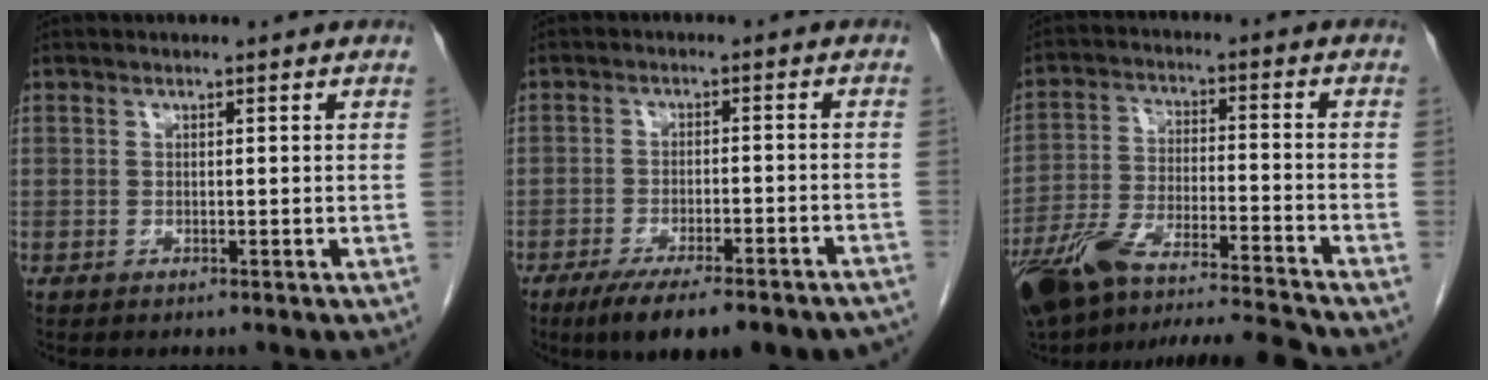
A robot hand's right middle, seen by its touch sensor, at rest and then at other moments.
{"total": 16.6, "force": [-13.4, 3.2, 9.2], "torque": [-0.097, -0.006, -0.185]}
{"total": 17.3, "force": [-15.4, -0.3, 7.8], "torque": [-0.160, -0.003, -0.261]}